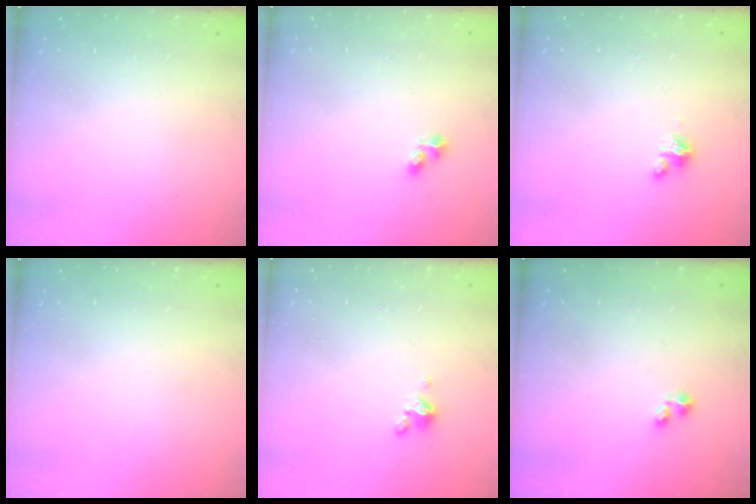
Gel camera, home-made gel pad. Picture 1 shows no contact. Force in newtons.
{"total": 3.1, "press": 3.1, "slide": 0.4}
{"total": 2.0, "press": 2.0, "slide": 0.3}
{"total": 0.0}
{"total": 2.5, "press": 2.5, "slide": 0.3}
{"total": 1.0, "press": 0.9, "slide": 0.4}